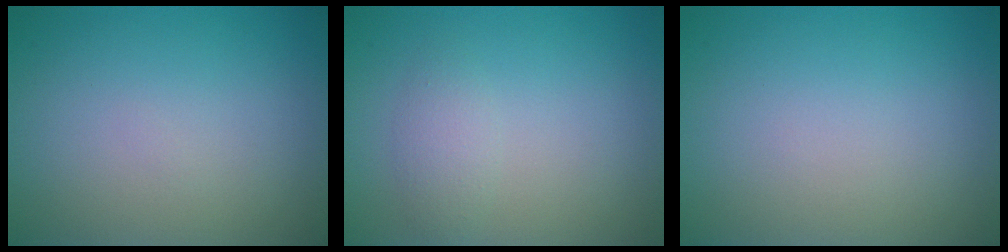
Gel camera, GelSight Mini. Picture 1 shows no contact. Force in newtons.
{"total": 1.6, "press": 1.6, "slide": 0.1}
{"total": 0.0}